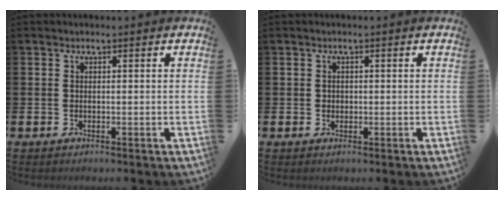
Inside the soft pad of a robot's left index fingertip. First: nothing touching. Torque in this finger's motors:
{"motor_torque": [0.09, -0.12, 0.00, 0.00]}